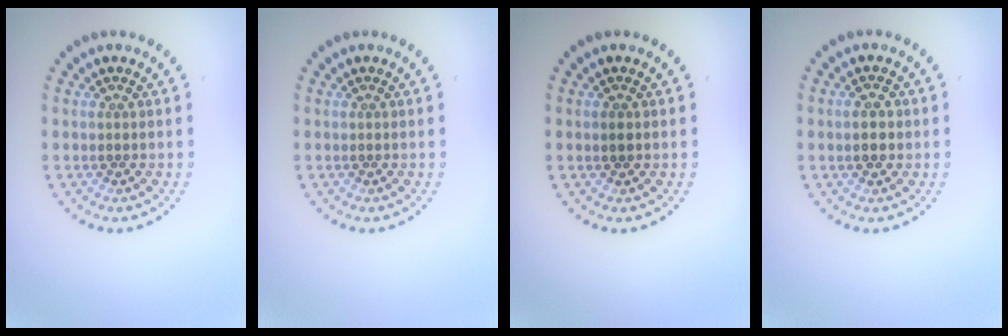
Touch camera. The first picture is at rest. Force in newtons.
{"total": 0.0}
{"total": 0.7, "press": 0.6, "slide": 0.2}
{"total": 2.6, "press": 2.6, "slide": 0.1}